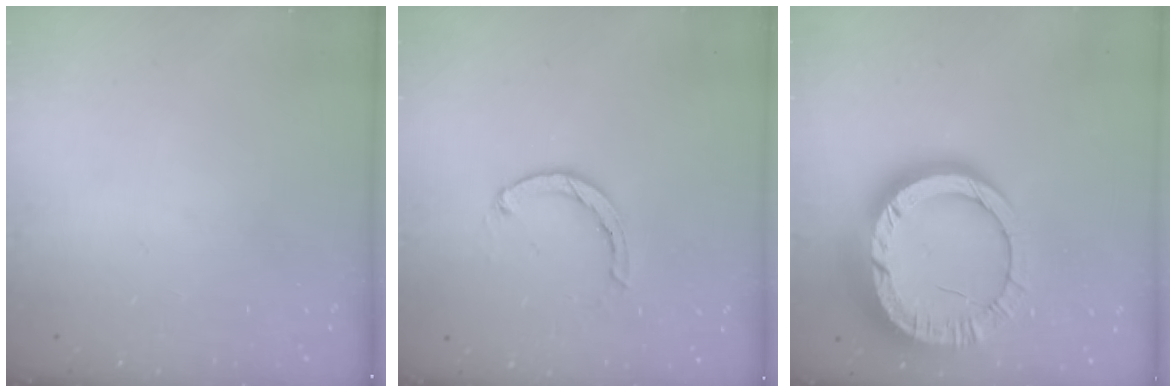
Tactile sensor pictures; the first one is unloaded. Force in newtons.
{"total": 2.4, "press": 2.3, "slide": 0.4}
{"total": 20.6, "press": 20.5, "slide": 1.9}